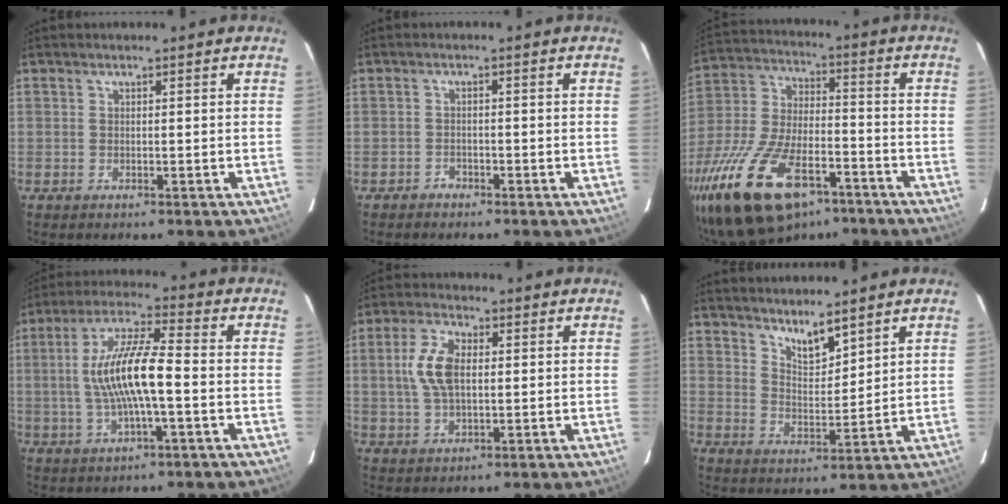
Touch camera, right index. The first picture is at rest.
{"total": 1.6, "force": [-1.3, 0.9, -0.1], "torque": [-0.003, 0.007, -0.024]}
{"total": 23.8, "force": [-14.9, 10.9, 15.0], "torque": [-0.310, -0.025, -0.254]}
{"total": 12.6, "force": [-1.3, 2.5, 12.3], "torque": [-0.238, 0.009, -0.027]}
{"total": 8.3, "force": [1.0, 4.5, 6.9], "torque": [-0.141, 0.012, 0.023]}
{"total": 6.0, "force": [4.9, 1.7, 3.0], "torque": [-0.046, -0.007, 0.089]}